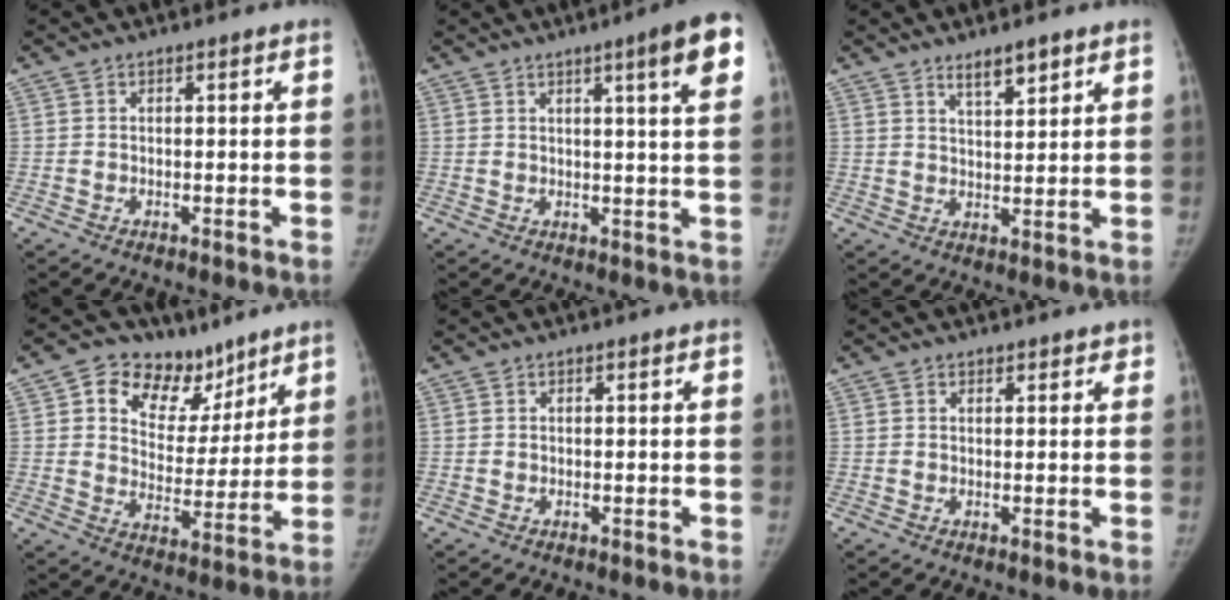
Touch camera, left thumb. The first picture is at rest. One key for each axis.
{"total": 8.2, "fx": 3.8, "fy": 0.5, "fz": 7.3, "tx": -0.089, "ty": -0.012, "tz": 0.045}
{"total": 4.6, "fx": 3.4, "fy": 1.4, "fz": 2.8, "tx": -0.032, "ty": -0.027, "tz": 0.059}
{"total": 15.6, "fx": 9.5, "fy": 10.6, "fz": 6.4, "tx": -0.034, "ty": -0.036, "tz": 0.153}
{"total": 0.0}
{"total": 1.4, "fx": 1.0, "fy": 0.9, "fz": -0.1, "tx": 0.024, "ty": -0.005, "tz": 0.008}